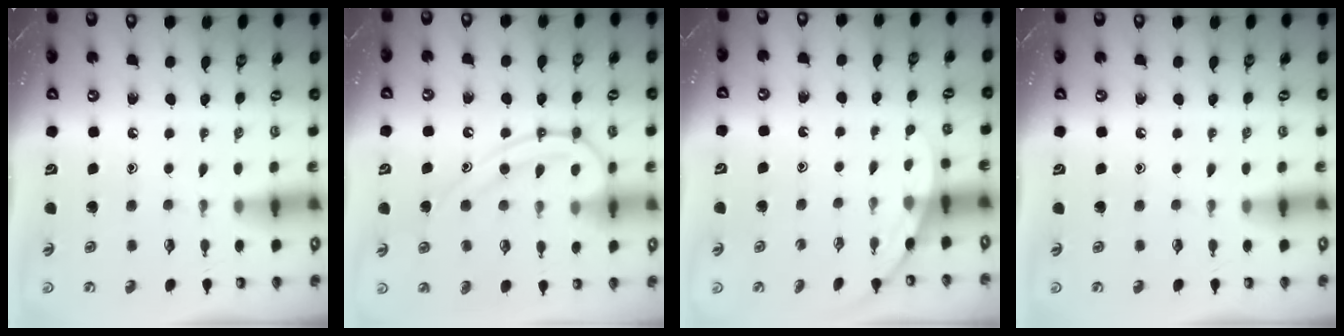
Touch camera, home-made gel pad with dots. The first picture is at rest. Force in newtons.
{"total": 15.2, "press": 15.1, "slide": 1.5}
{"total": 2.0, "press": 2.0, "slide": 0.0}
{"total": 0.0}